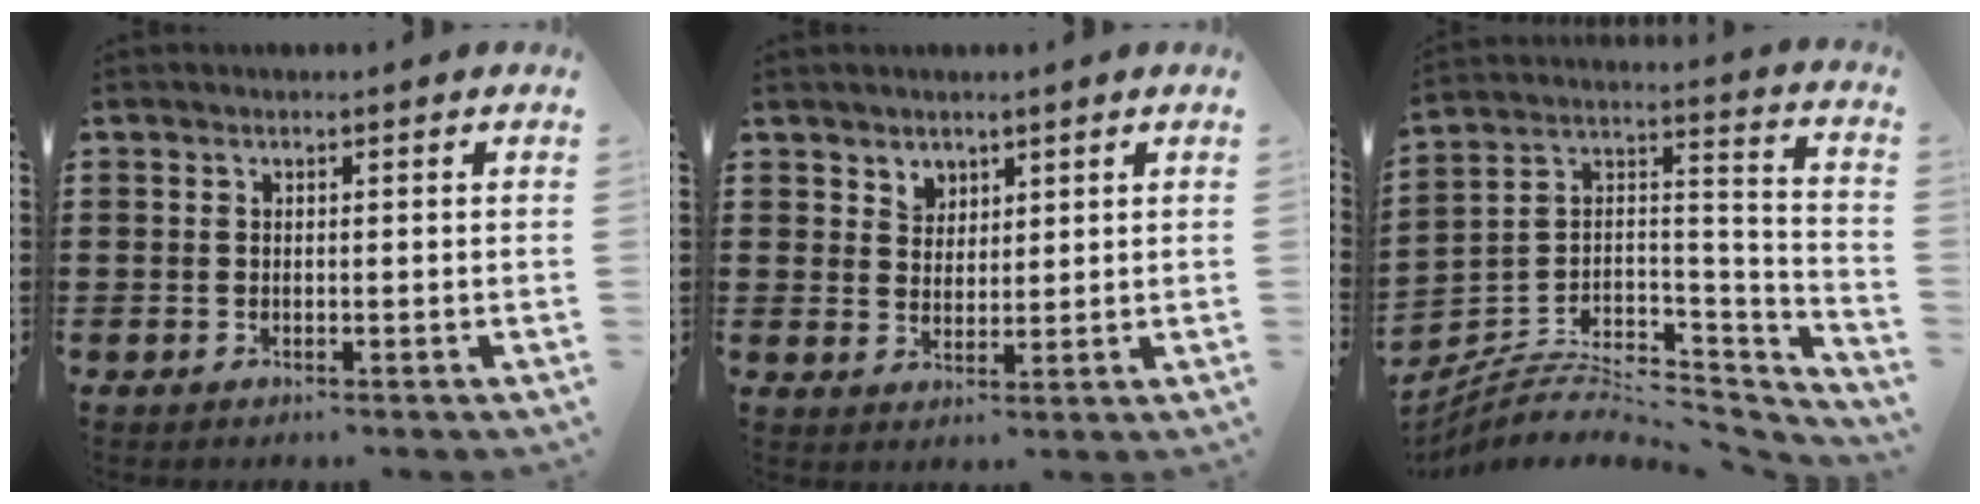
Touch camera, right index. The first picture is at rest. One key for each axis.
{"total": 3.0, "fx": 2.3, "fy": 1.9, "fz": 0.0, "tx": -0.010, "ty": 0.004, "tz": 0.047}
{"total": 6.3, "fx": -4.7, "fy": 3.2, "fz": 2.8, "tx": -0.063, "ty": -0.002, "tz": -0.092}